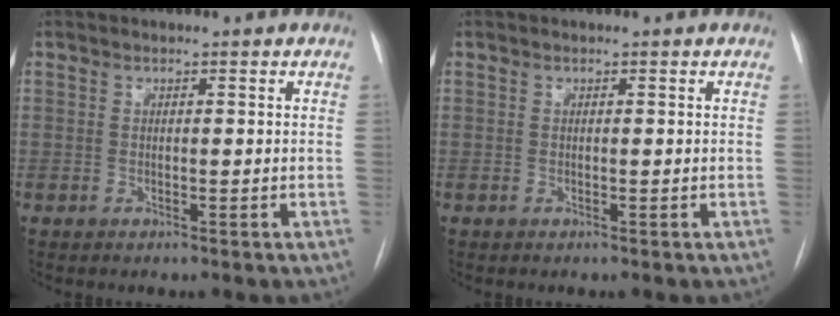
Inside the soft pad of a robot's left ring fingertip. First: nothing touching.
{"total": 0.0}